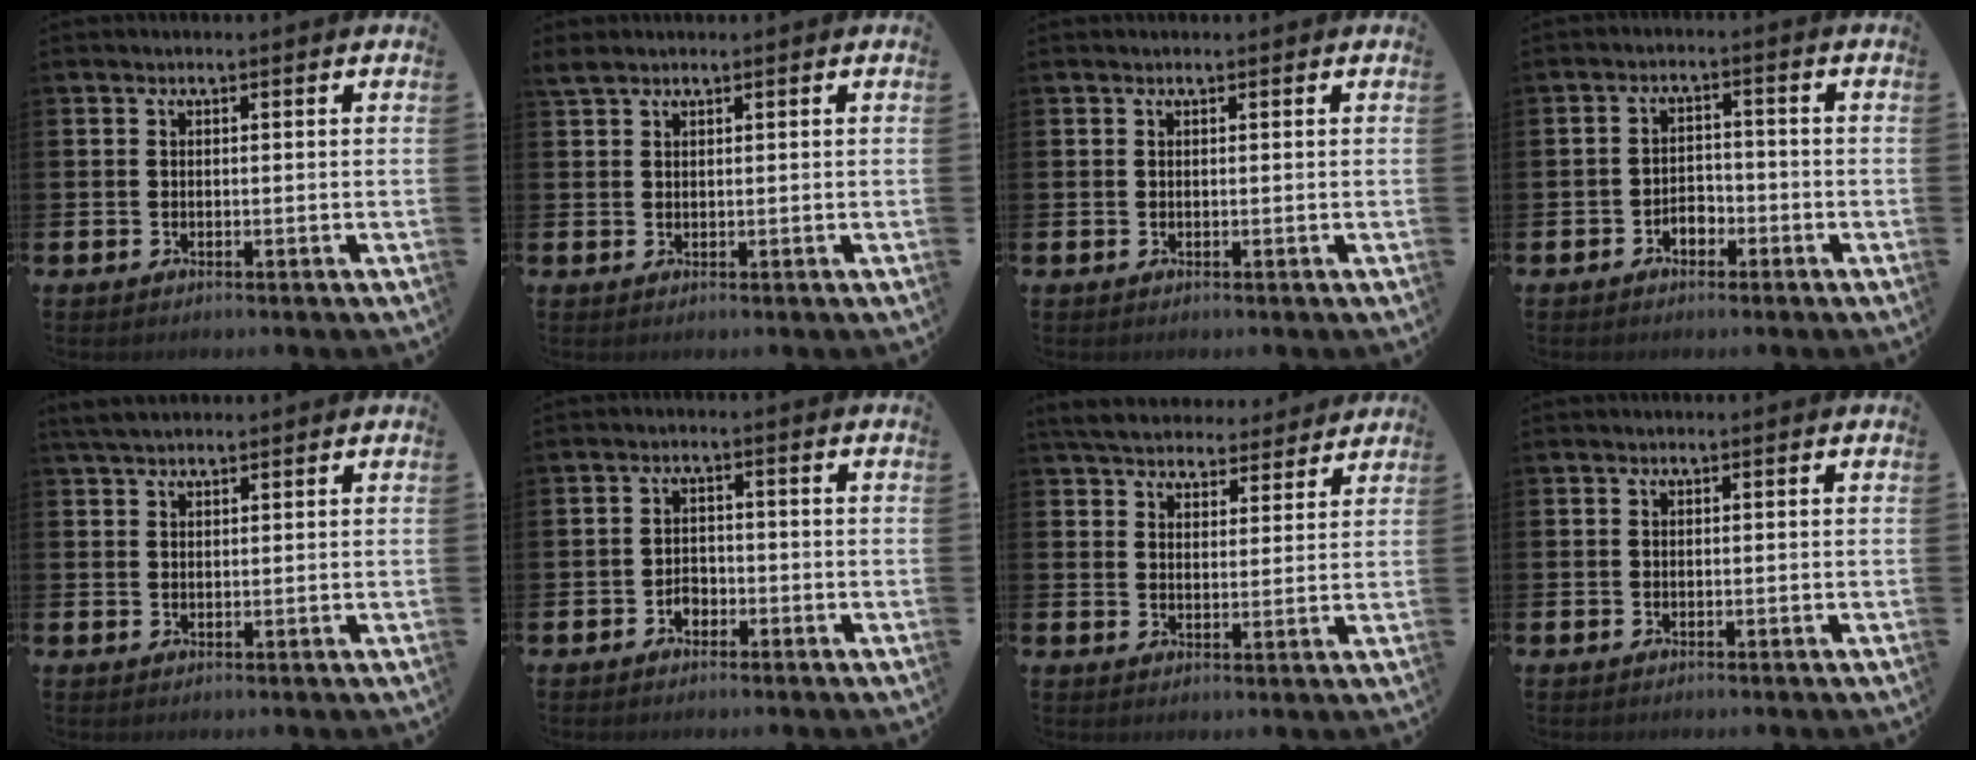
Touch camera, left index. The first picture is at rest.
{"total": 1.6, "force": [1.4, 0.6, 0.4], "torque": [0.000, 0.000, 0.023]}
{"total": 0.0}
{"total": 2.5, "force": [-1.8, 1.4, 0.9], "torque": [-0.018, 0.004, -0.040]}
{"total": 2.9, "force": [2.6, 0.9, 1.1], "torque": [-0.024, -0.003, 0.048]}
{"total": 2.0, "force": [-1.1, 1.5, 0.8], "torque": [-0.014, 0.002, -0.026]}
{"total": 5.6, "force": [5.3, 1.5, 0.4], "torque": [-0.028, -0.035, 0.095]}
{"total": 0.0}